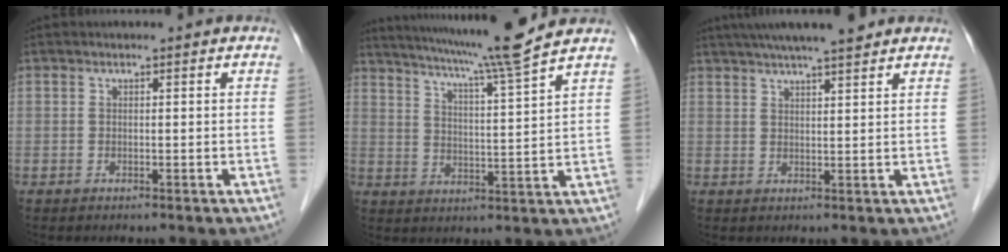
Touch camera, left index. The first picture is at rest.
{"total": 13.1, "force": [11.2, -2.5, 6.3], "torque": [-0.114, -0.020, 0.166]}
{"total": 10.3, "force": [8.6, 0.6, 5.6], "torque": [-0.089, 0.026, 0.120]}